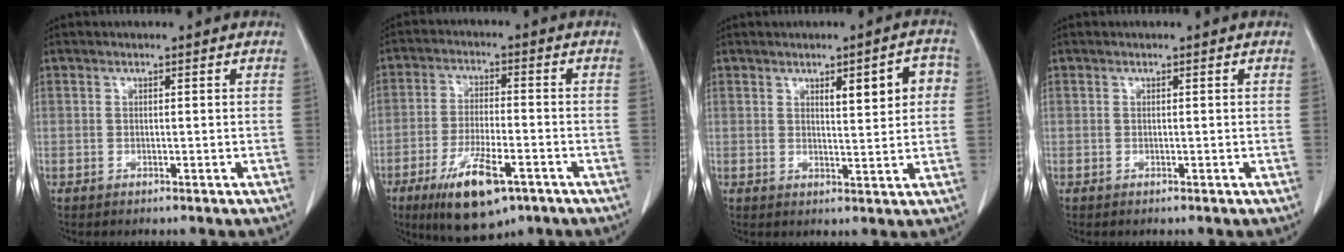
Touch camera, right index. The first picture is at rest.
{"total": 11.7, "force": [-6.5, 3.5, 9.2], "torque": [-0.169, -0.018, -0.101]}
{"total": 6.2, "force": [1.9, 1.5, 5.7], "torque": [-0.075, 0.012, 0.026]}
{"total": 0.0}